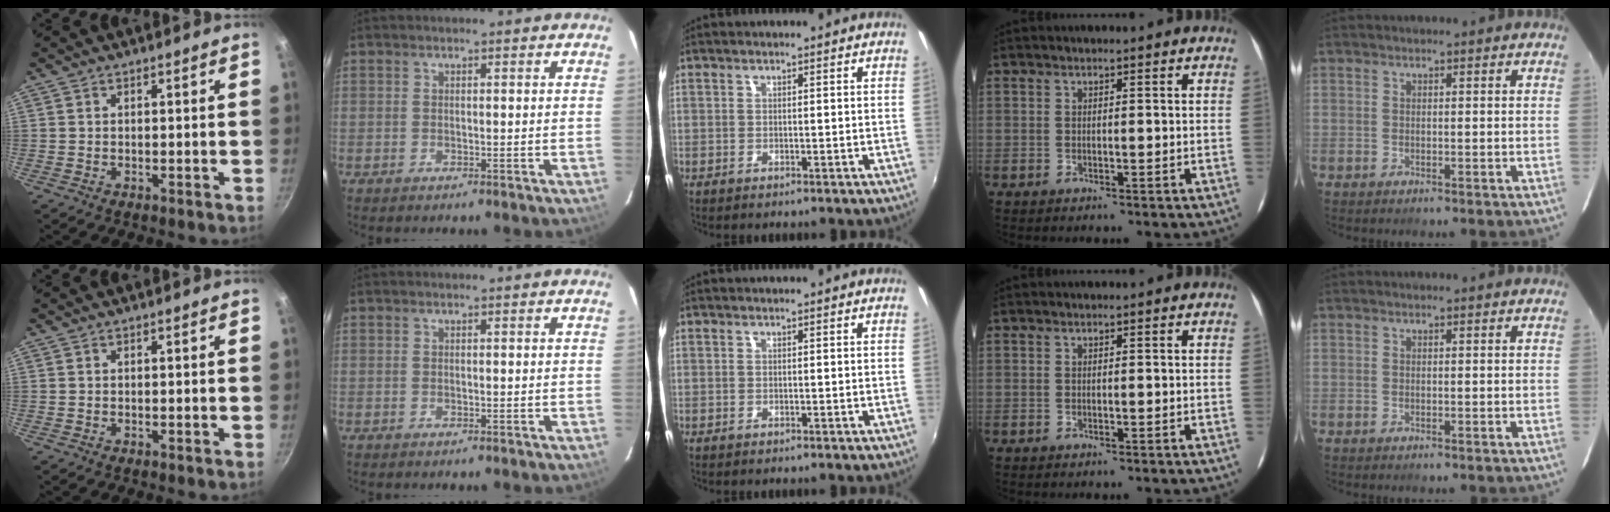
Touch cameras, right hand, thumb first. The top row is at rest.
{}